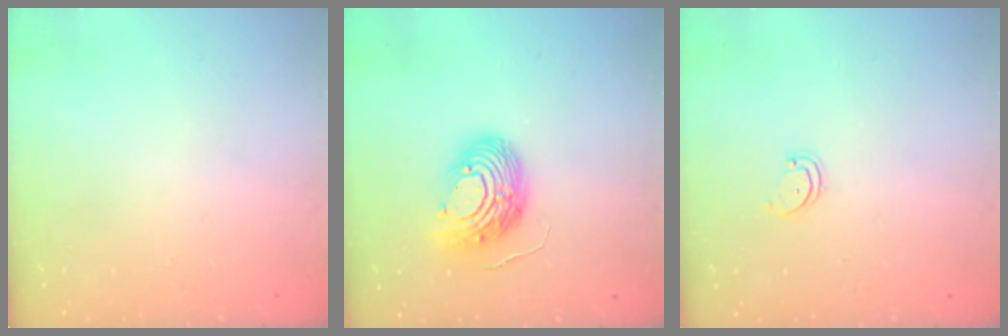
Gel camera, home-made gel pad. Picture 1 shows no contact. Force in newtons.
{"total": 13.3, "press": 13.1, "slide": 2.3}
{"total": 2.3, "press": 2.3, "slide": 0.1}